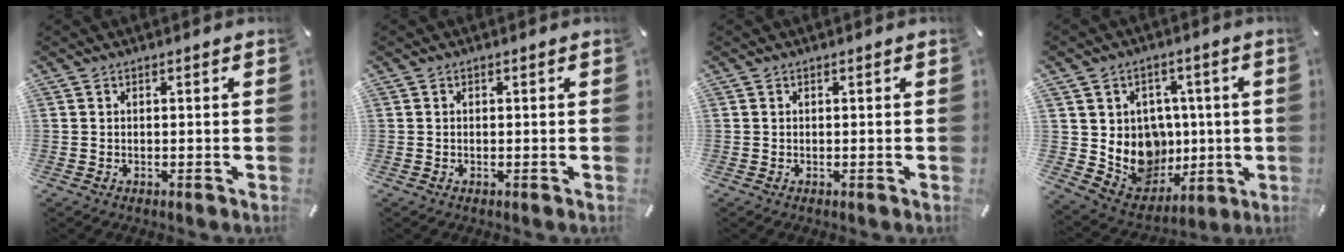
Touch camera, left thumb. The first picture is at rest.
{"total": 0.0}
{"total": 0.0}
{"total": 12.5, "force": [1.0, 11.9, 3.9], "torque": [-0.069, -0.026, 0.048]}